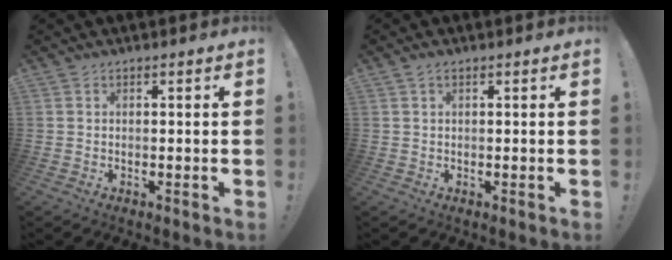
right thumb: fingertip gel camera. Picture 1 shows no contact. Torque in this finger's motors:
{"motor_torque": [-0.05, 0.05, 0.08, -0.09, 0.00]}